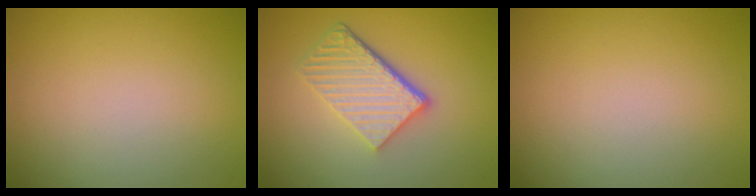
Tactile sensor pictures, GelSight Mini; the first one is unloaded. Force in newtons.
{"total": 5.3, "press": 3.8, "slide": 3.7}
{"total": 0.0}